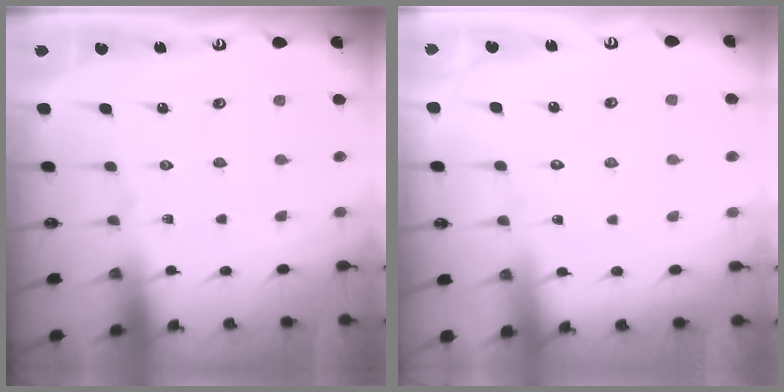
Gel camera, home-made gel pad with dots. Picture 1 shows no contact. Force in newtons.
{"total": 3.7, "press": 3.7, "slide": 0.2}